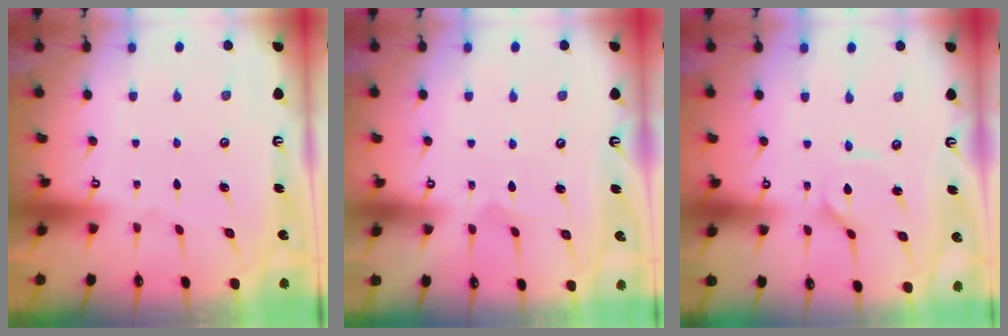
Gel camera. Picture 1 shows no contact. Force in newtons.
{"total": 3.3, "press": 3.2, "slide": 0.4}
{"total": 2.0, "press": 2.0, "slide": 0.3}